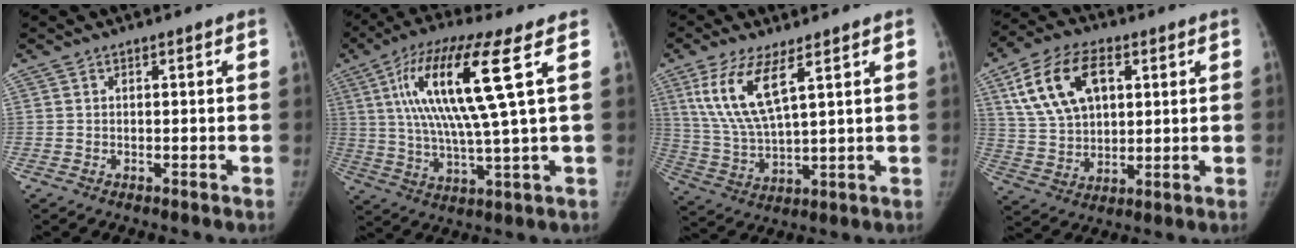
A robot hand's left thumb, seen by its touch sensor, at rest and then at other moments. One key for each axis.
{"total": 16.9, "fx": 5.1, "fy": 1.8, "fz": 16.0, "tx": -0.330, "ty": -0.007, "tz": 0.087}
{"total": 11.5, "fx": 5.5, "fy": 3.4, "fz": 9.6, "tx": -0.204, "ty": -0.027, "tz": 0.117}
{"total": 15.3, "fx": 5.8, "fy": 9.4, "fz": 10.6, "tx": -0.177, "ty": -0.006, "tz": 0.114}